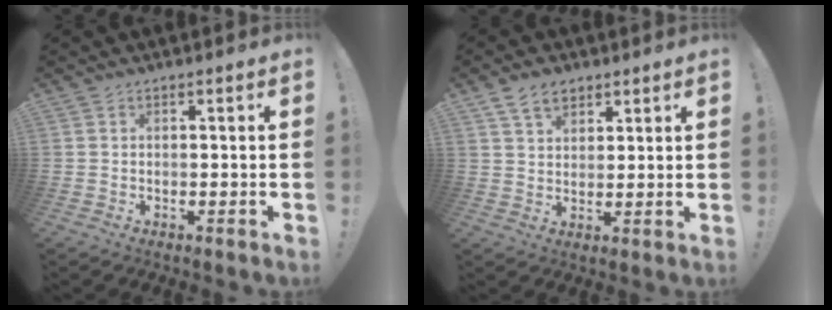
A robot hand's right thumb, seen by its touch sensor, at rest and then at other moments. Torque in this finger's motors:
{"motor_torque": [0.28, 1.71, 0.26, -0.15, -0.02]}